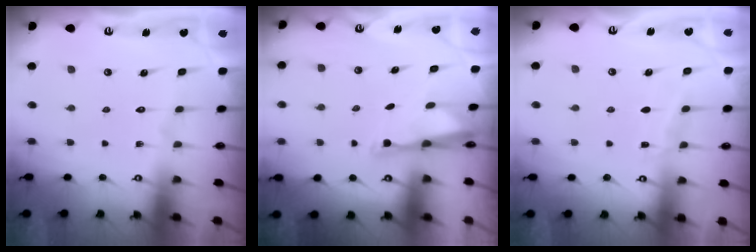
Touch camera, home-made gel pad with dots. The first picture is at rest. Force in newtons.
{"total": 3.0, "press": 2.9, "slide": 0.5}
{"total": 4.3, "press": 4.3, "slide": 0.4}